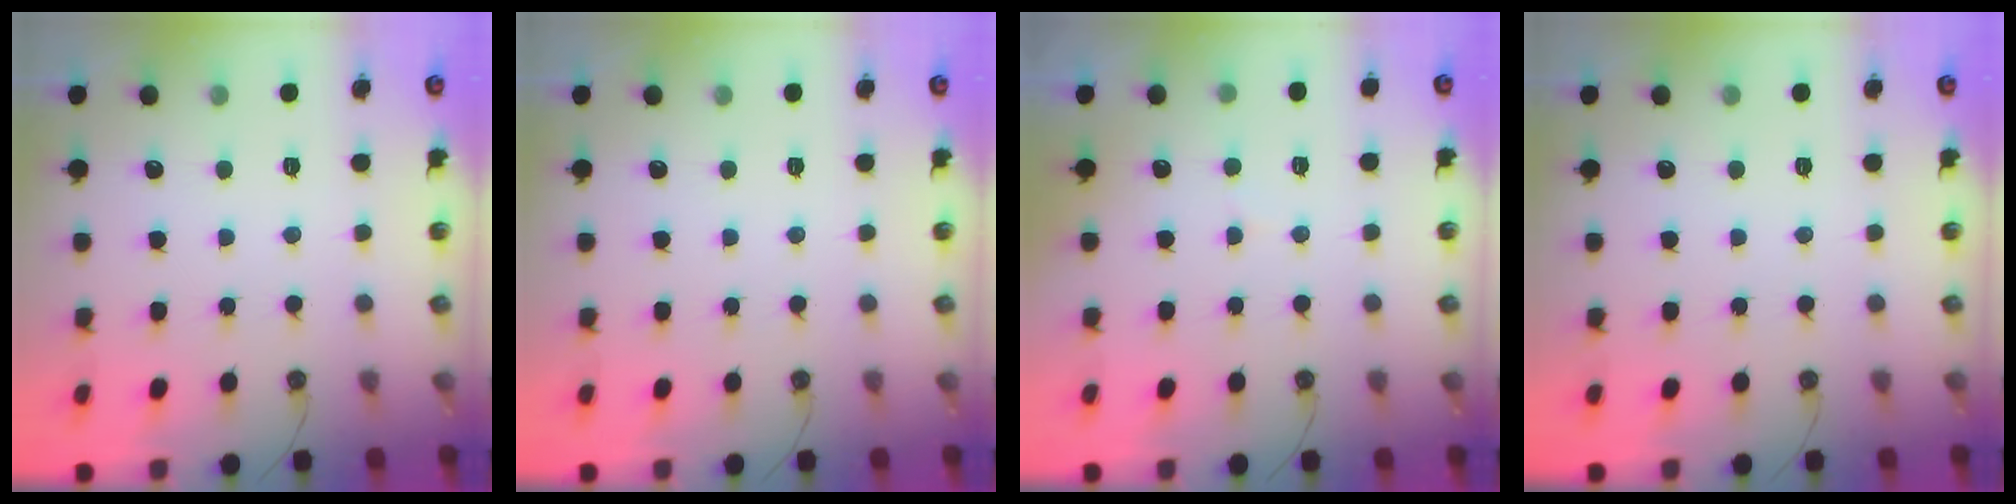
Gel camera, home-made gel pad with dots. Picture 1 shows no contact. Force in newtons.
{"total": 0.0}
{"total": 4.1, "press": 4.0, "slide": 0.9}
{"total": 0.0}